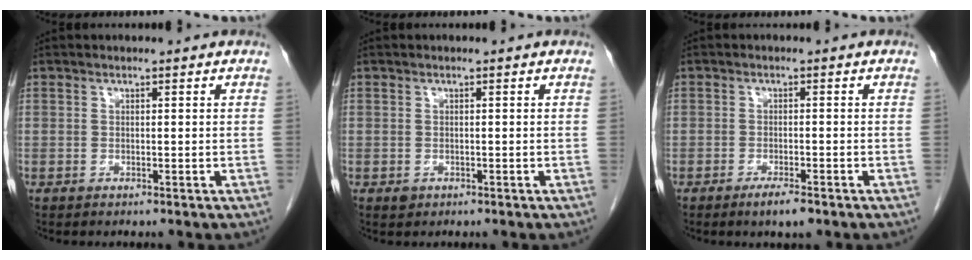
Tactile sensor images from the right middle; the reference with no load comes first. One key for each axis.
{"total": 0.8, "fx": -0.3, "fy": 0.6, "fz": 0.3, "tx": -0.004, "ty": 0.002, "tz": -0.001}
{"total": 2.9, "fx": -2.0, "fy": 0.4, "fz": 2.1, "tx": -0.040, "ty": -0.004, "tz": -0.032}